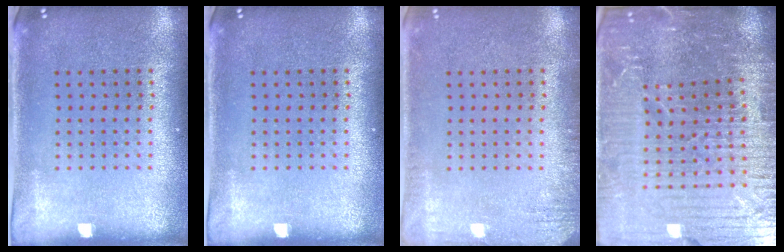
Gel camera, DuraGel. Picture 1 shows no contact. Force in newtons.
{"total": 0.0}
{"total": 1.6, "press": 1.5, "slide": 0.3}
{"total": 6.3, "press": 5.6, "slide": 3.0}